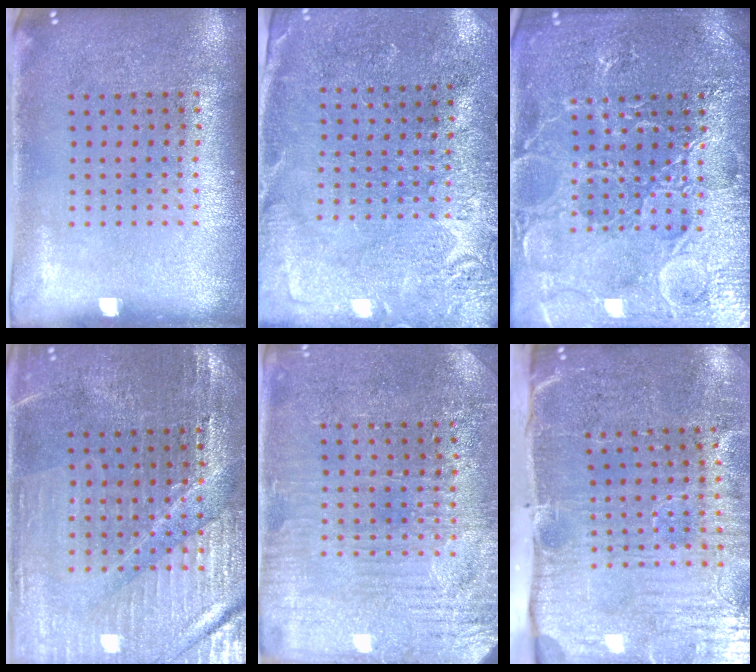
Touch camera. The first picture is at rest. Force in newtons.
{"total": 2.7, "press": 2.7, "slide": 0.4}
{"total": 4.7, "press": 4.6, "slide": 0.6}
{"total": 3.2, "press": 3.1, "slide": 0.5}
{"total": 3.2, "press": 3.1, "slide": 0.7}
{"total": 5.4, "press": 4.4, "slide": 3.1}